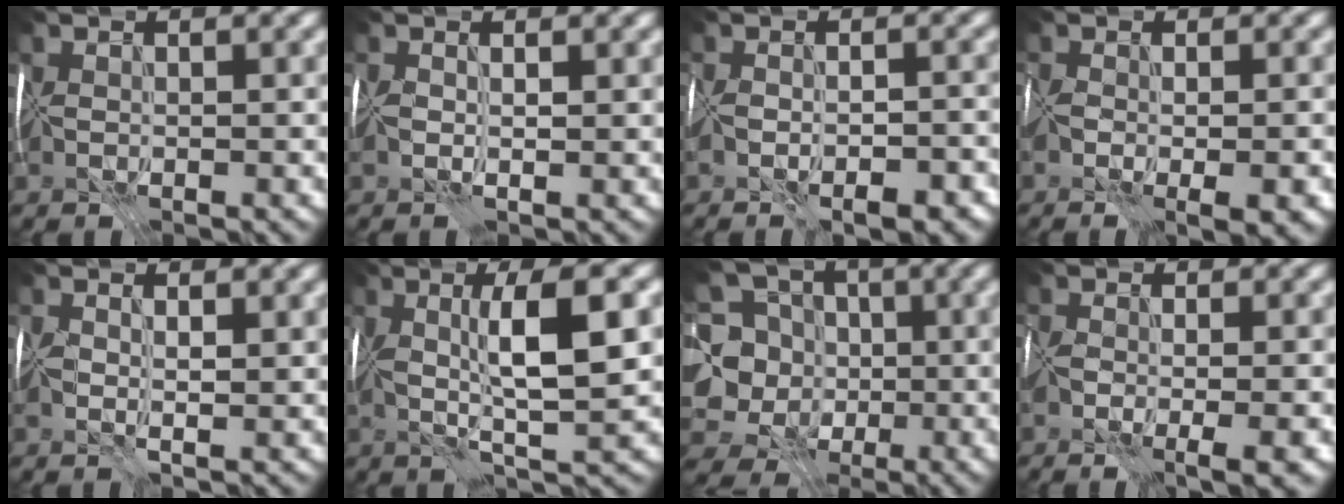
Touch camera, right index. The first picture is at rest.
{"total": 1.5, "force": [0.3, 0.5, 1.4], "torque": [-0.026, 0.001, 0.002]}
{"total": 5.3, "force": [-3.5, 2.3, 3.4], "torque": [-0.042, 0.003, -0.048]}
{"total": 5.0, "force": [-2.1, 1.9, 4.1], "torque": [-0.056, -0.008, -0.021]}
{"total": 2.1, "force": [0.6, 0.8, 1.9], "torque": [-0.038, 0.001, 0.009]}
{"total": 7.6, "force": [1.0, 1.5, 7.4], "torque": [-0.121, 0.009, 0.016]}
{"total": 12.9, "force": [-0.2, 11.9, 5.0], "torque": [-0.133, 0.023, -0.022]}
{"total": 4.6, "force": [-1.8, 1.4, 4.0], "torque": [-0.060, -0.013, -0.026]}